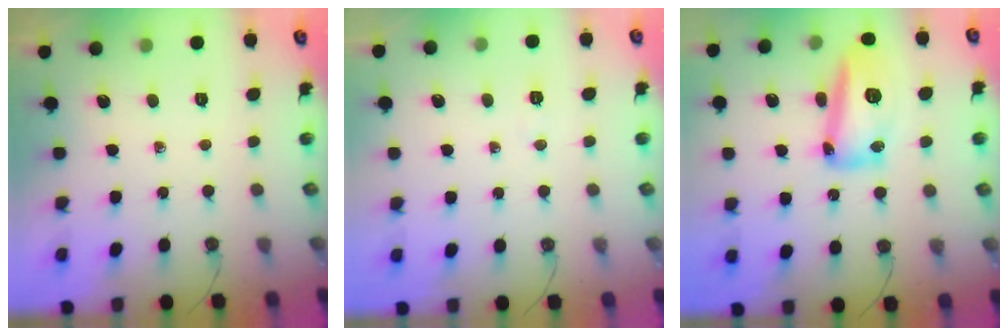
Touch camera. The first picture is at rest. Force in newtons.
{"total": 3.5, "press": 2.9, "slide": 2.1}
{"total": 15.6, "press": 15.6, "slide": 0.9}